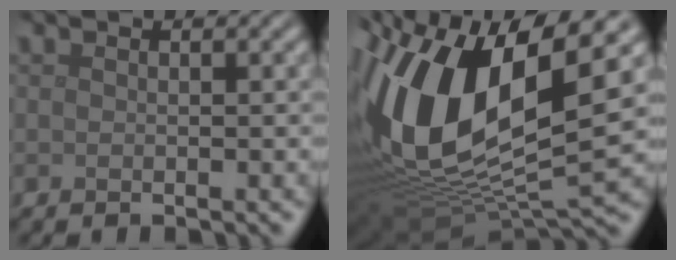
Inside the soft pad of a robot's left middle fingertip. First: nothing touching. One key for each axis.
{"total": 17.7, "fx": 3.4, "fy": 8.4, "fz": 15.2, "tx": -0.318, "ty": 0.000, "tz": 0.058}